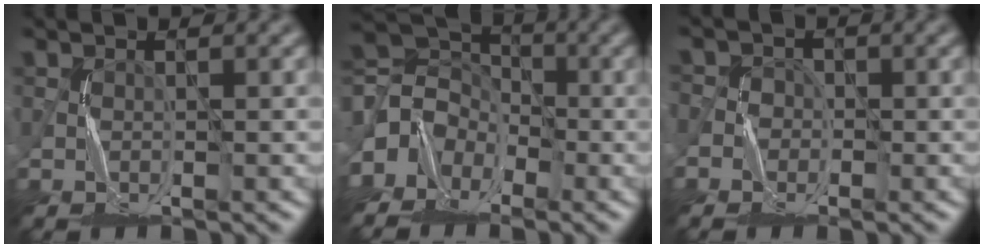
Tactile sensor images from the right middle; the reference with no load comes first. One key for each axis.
{"total": 4.7, "fx": -2.5, "fy": 3.8, "fz": 1.1, "tx": -0.013, "ty": 0.009, "tz": -0.064}
{"total": 2.3, "fx": -0.8, "fy": 2.2, "fz": 0.0, "tx": 0.018, "ty": 0.015, "tz": -0.040}